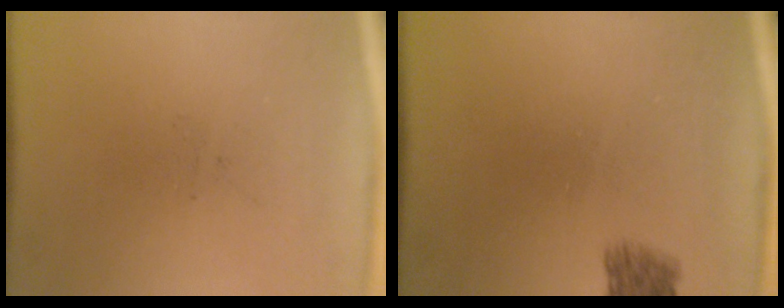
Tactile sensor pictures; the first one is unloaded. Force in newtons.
{"total": 2.9}